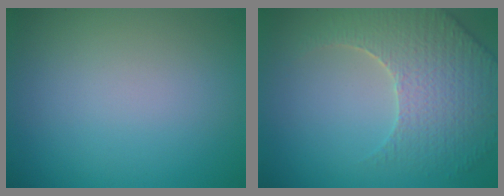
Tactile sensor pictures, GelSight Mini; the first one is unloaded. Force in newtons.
{"total": 5.1, "press": 4.6, "slide": 2.1}